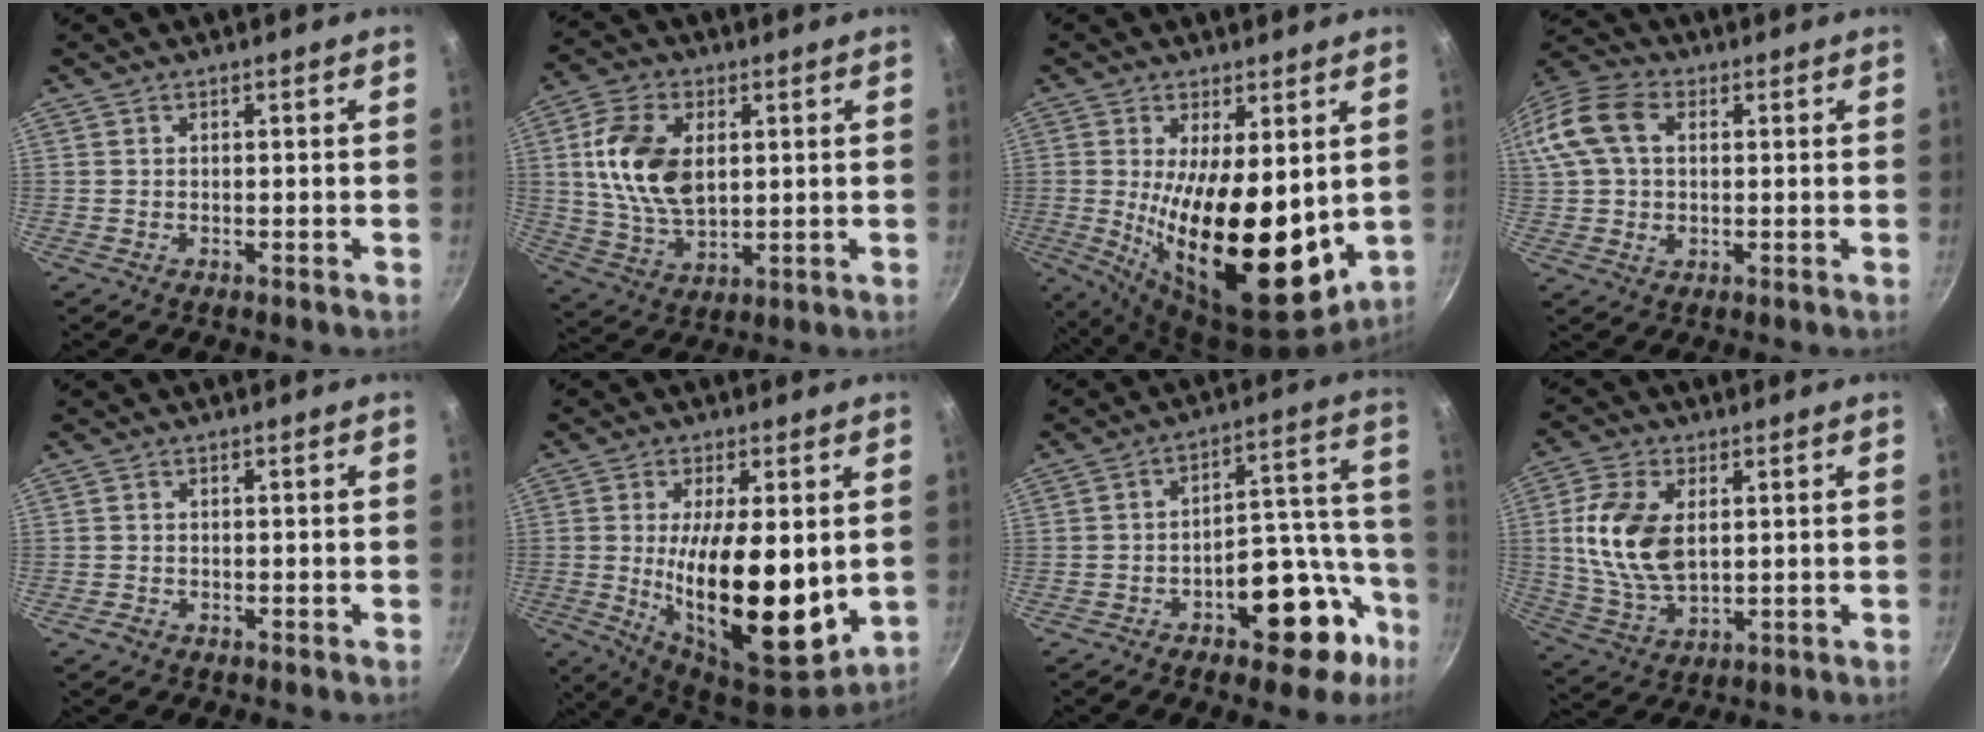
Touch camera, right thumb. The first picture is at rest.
{"total": 14.3, "force": [2.7, 8.8, 11.0], "torque": [-0.196, -0.009, 0.055]}
{"total": 21.1, "force": [0.7, 8.8, 19.2], "torque": [-0.285, -0.043, 0.027]}
{"total": 15.4, "force": [3.6, 10.3, 10.8], "torque": [-0.231, 0.028, 0.055]}
{"total": 1.0, "force": [-0.8, 0.6, 0.3], "torque": [-0.007, 0.004, -0.014]}
{"total": 19.4, "force": [-0.1, 7.6, 17.9], "torque": [-0.280, -0.030, 0.008]}
{"total": 16.9, "force": [-8.3, 8.9, 11.8], "torque": [-0.096, 0.084, -0.107]}
{"total": 13.5, "force": [2.2, 8.0, 10.7], "torque": [-0.200, -0.011, 0.047]}